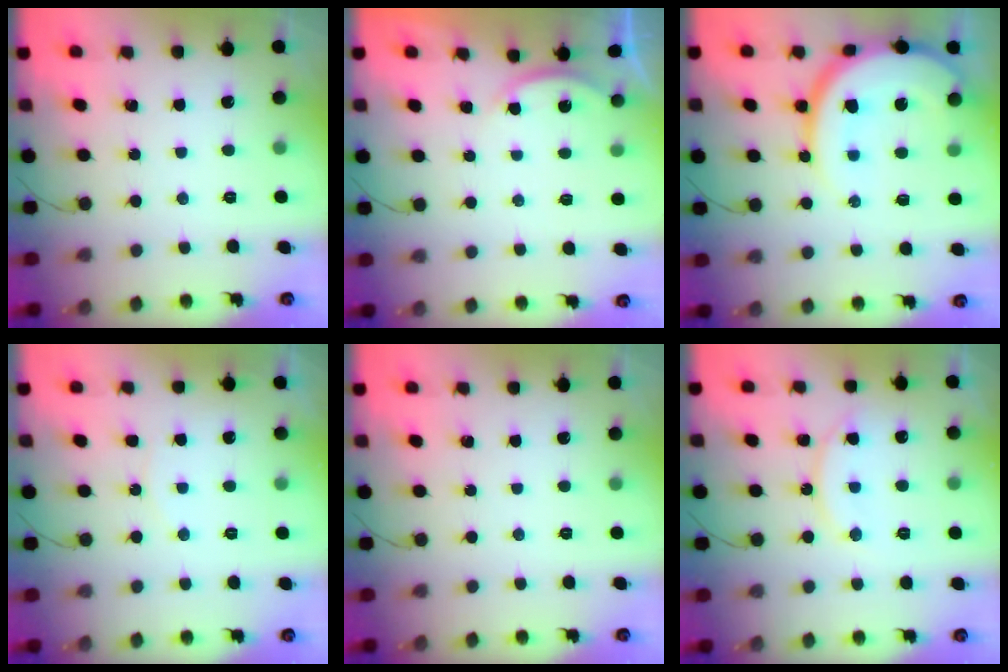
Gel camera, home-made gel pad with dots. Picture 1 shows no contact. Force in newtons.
{"total": 2.2, "press": 2.2, "slide": 0.5}
{"total": 15.2, "press": 15.1, "slide": 1.6}
{"total": 3.9, "press": 3.7, "slide": 1.4}
{"total": 0.0}
{"total": 11.4, "press": 11.4, "slide": 0.8}